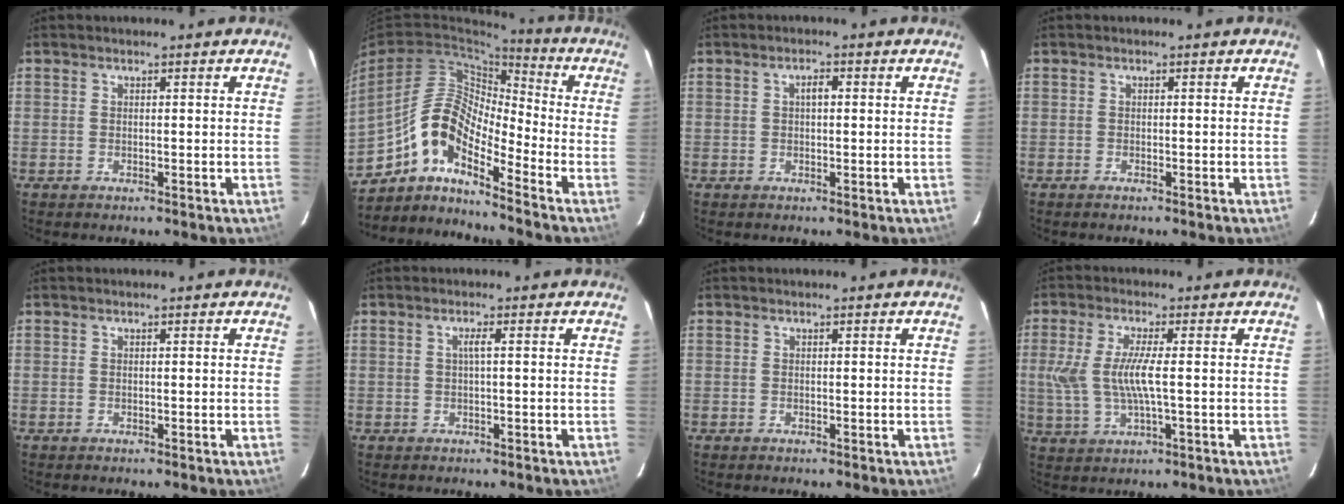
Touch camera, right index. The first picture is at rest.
{"total": 11.1, "force": [-7.3, 2.9, 7.7], "torque": [-0.134, 0.010, -0.152]}
{"total": 1.8, "force": [0.3, 0.8, 1.5], "torque": [-0.027, 0.008, 0.004]}
{"total": 0.5, "force": [-0.4, 0.2, 0.2], "torque": [-0.005, -0.001, -0.010]}
{"total": 0.0}
{"total": 1.3, "force": [0.1, -0.2, 1.3], "torque": [-0.024, 0.002, 0.000]}
{"total": 0.0}
{"total": 8.0, "force": [-0.1, 1.7, 7.8], "torque": [-0.164, -0.003, 0.004]}